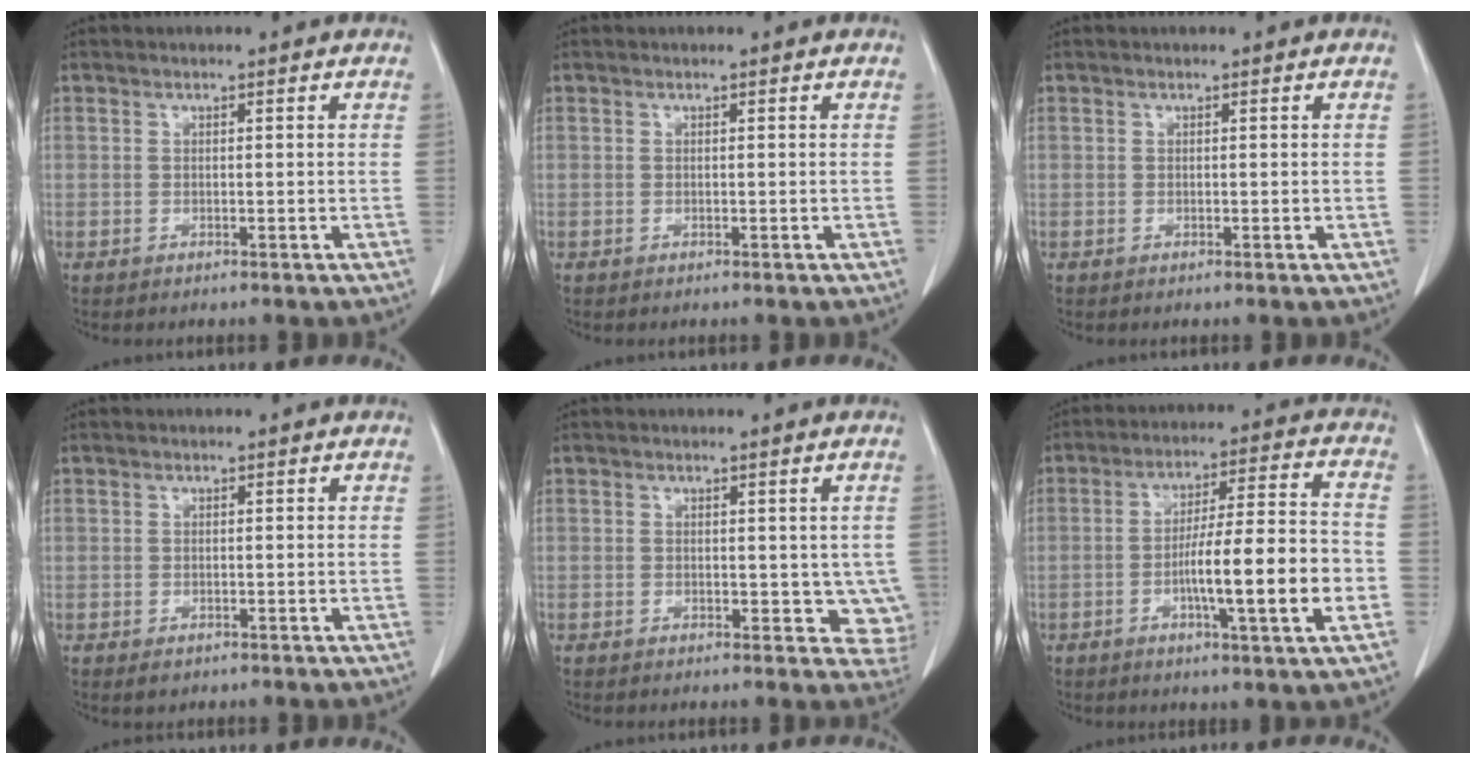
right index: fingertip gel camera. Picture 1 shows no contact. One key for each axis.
{"total": 0.0}
{"total": 0.0}
{"total": 1.2, "fx": -0.5, "fy": 1.0, "fz": 0.4, "tx": -0.004, "ty": 0.003, "tz": -0.002}
{"total": 4.6, "fx": 0.4, "fy": 3.0, "fz": 3.4, "tx": -0.008, "ty": -0.005, "tz": 0.007}
{"total": 13.9, "fx": -3.6, "fy": 0.7, "fz": 13.4, "tx": -0.217, "ty": 0.005, "tz": -0.059}